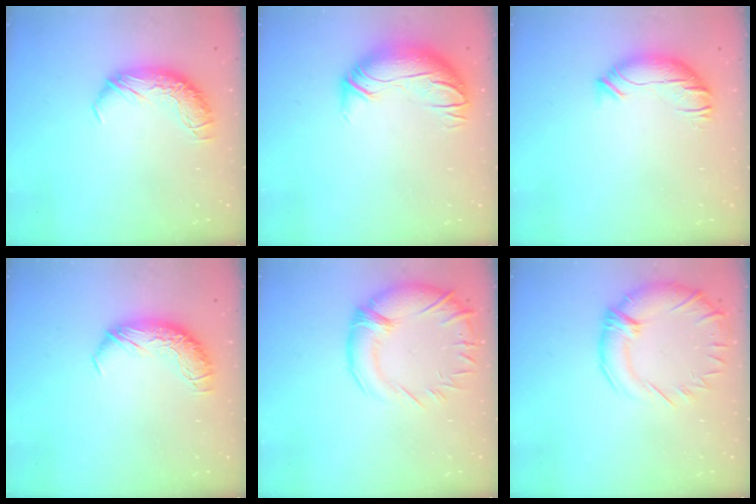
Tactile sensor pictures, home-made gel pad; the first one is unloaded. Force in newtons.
{"total": 3.0, "press": 0.4, "slide": 2.9}
{"total": 2.0, "press": 0.6, "slide": 1.9}
{"total": 0.0}
{"total": 5.5, "press": 3.7, "slide": 4.0}
{"total": 5.2, "press": 3.3, "slide": 4.0}